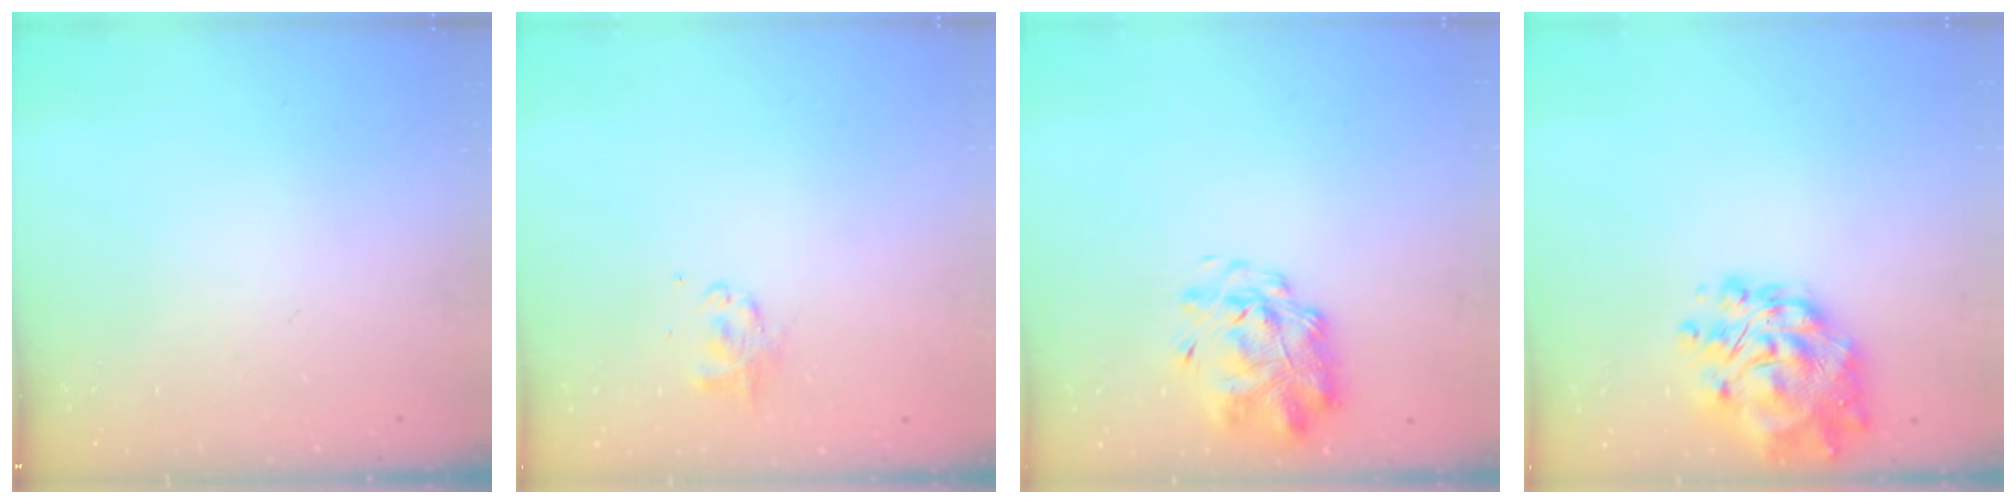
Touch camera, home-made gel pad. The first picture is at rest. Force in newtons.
{"total": 2.8, "press": 2.7, "slide": 0.4}
{"total": 3.0, "press": 2.9, "slide": 0.8}
{"total": 13.9, "press": 13.2, "slide": 4.3}